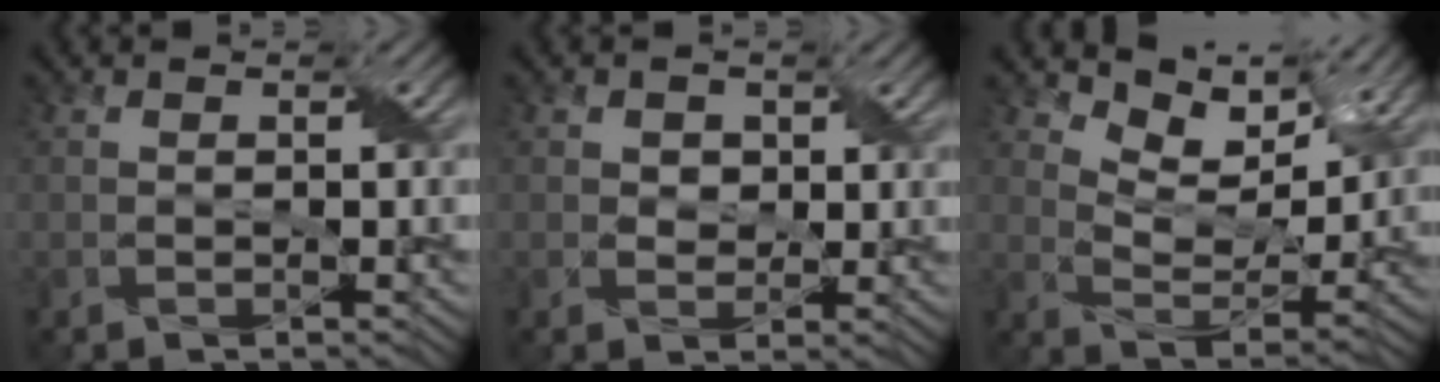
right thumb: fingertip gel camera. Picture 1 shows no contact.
{"total": 2.1, "force": [0.8, 1.8, 0.7], "torque": [-0.022, -0.001, 0.006]}
{"total": 9.0, "force": [6.7, 3.8, 4.8], "torque": [-0.103, -0.008, 0.115]}